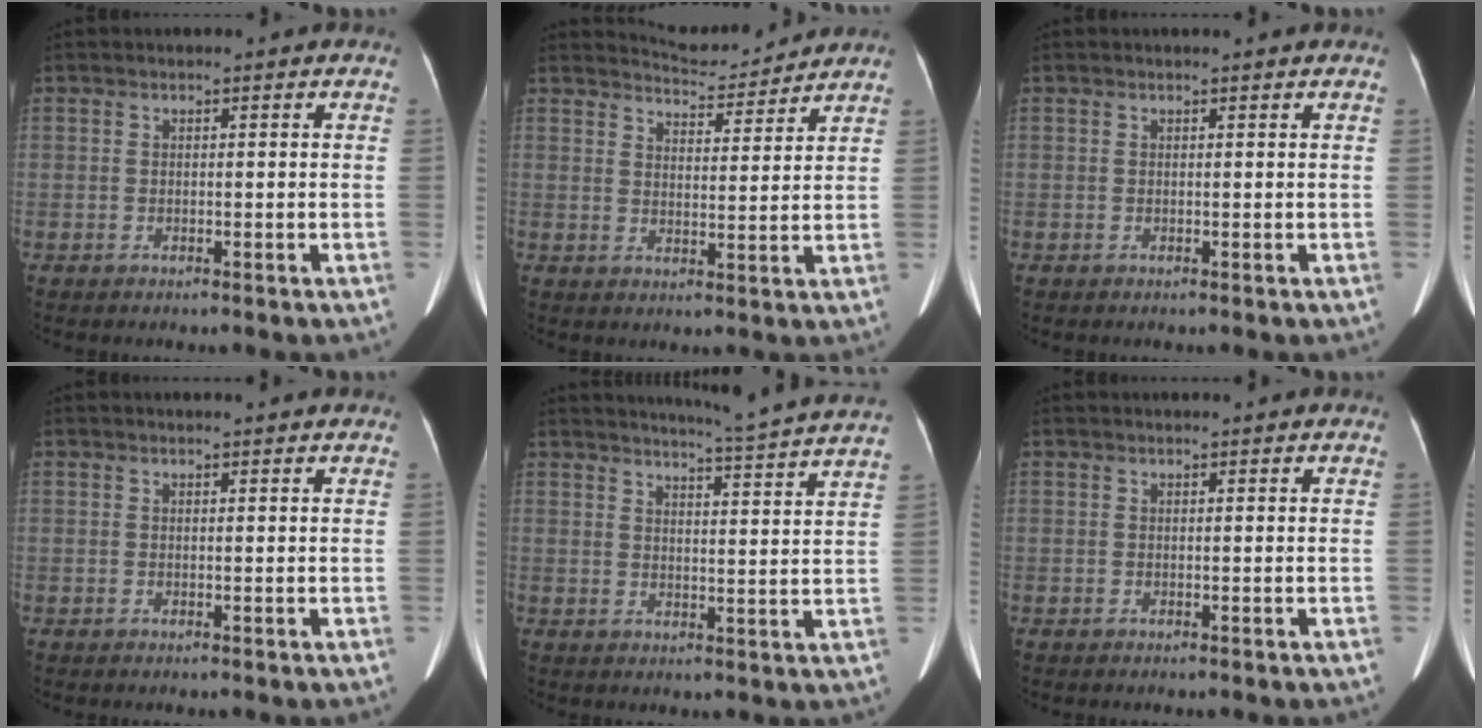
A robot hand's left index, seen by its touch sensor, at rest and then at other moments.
{"total": 6.4, "force": [6.4, 0.0, -0.4], "torque": [-0.007, 0.001, 0.095]}
{"total": 0.8, "force": [0.8, 0.0, 0.3], "torque": [-0.012, 0.004, 0.008]}
{"total": 1.9, "force": [1.8, -0.1, 0.6], "torque": [-0.014, 0.006, 0.020]}
{"total": 13.0, "force": [12.2, -2.3, 4.0], "torque": [-0.072, -0.048, 0.143]}
{"total": 1.7, "force": [1.6, -0.1, 0.5], "torque": [-0.007, 0.014, 0.023]}